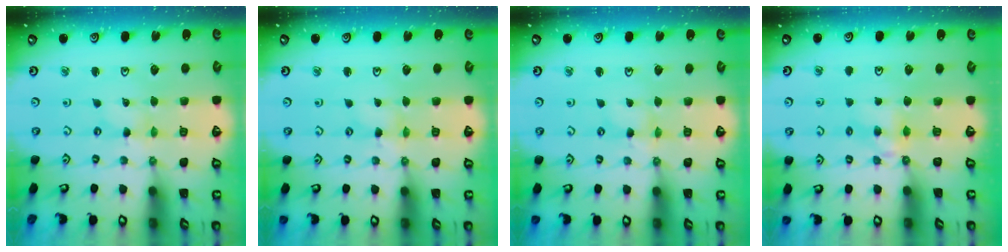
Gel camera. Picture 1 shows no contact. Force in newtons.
{"total": 1.7, "press": 1.7, "slide": 0.3}
{"total": 1.7, "press": 1.6, "slide": 0.3}
{"total": 4.9, "press": 4.8, "slide": 0.8}